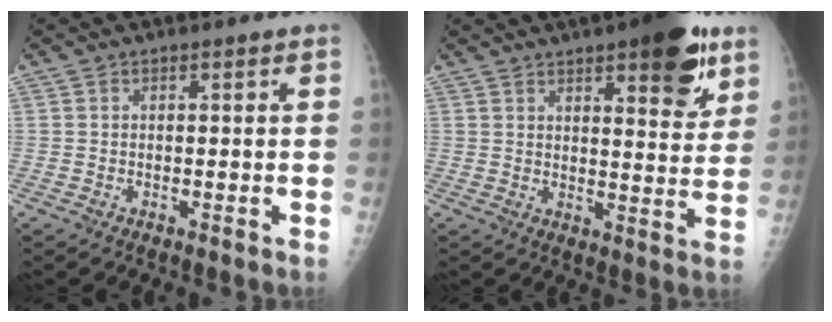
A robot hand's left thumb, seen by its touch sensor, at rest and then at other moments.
{"total": 13.9, "force": [7.8, 4.5, 10.5], "torque": [-0.106, -0.036, 0.102]}